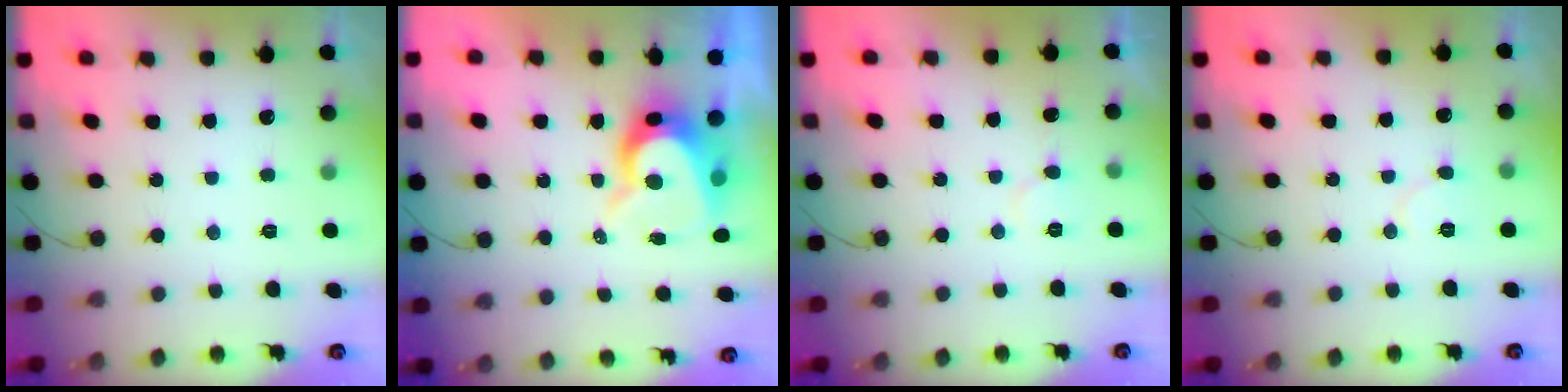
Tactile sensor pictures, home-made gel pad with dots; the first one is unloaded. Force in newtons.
{"total": 9.7, "press": 9.6, "slide": 0.8}
{"total": 3.8, "press": 3.8, "slide": 0.3}
{"total": 5.2, "press": 5.2, "slide": 0.5}